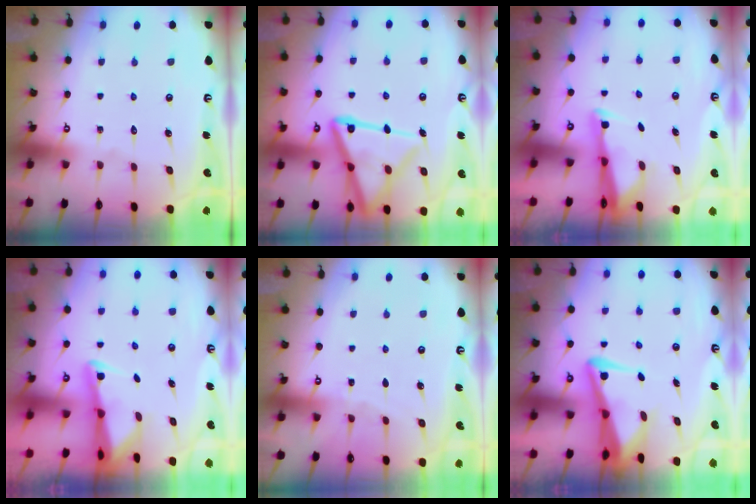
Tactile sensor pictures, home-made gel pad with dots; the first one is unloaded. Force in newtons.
{"total": 18.2, "press": 18.1, "slide": 1.9}
{"total": 2.7, "press": 2.6, "slide": 0.8}
{"total": 2.3, "press": 2.2, "slide": 0.4}
{"total": 2.7, "press": 2.6, "slide": 0.3}
{"total": 6.4, "press": 6.1, "slide": 1.9}